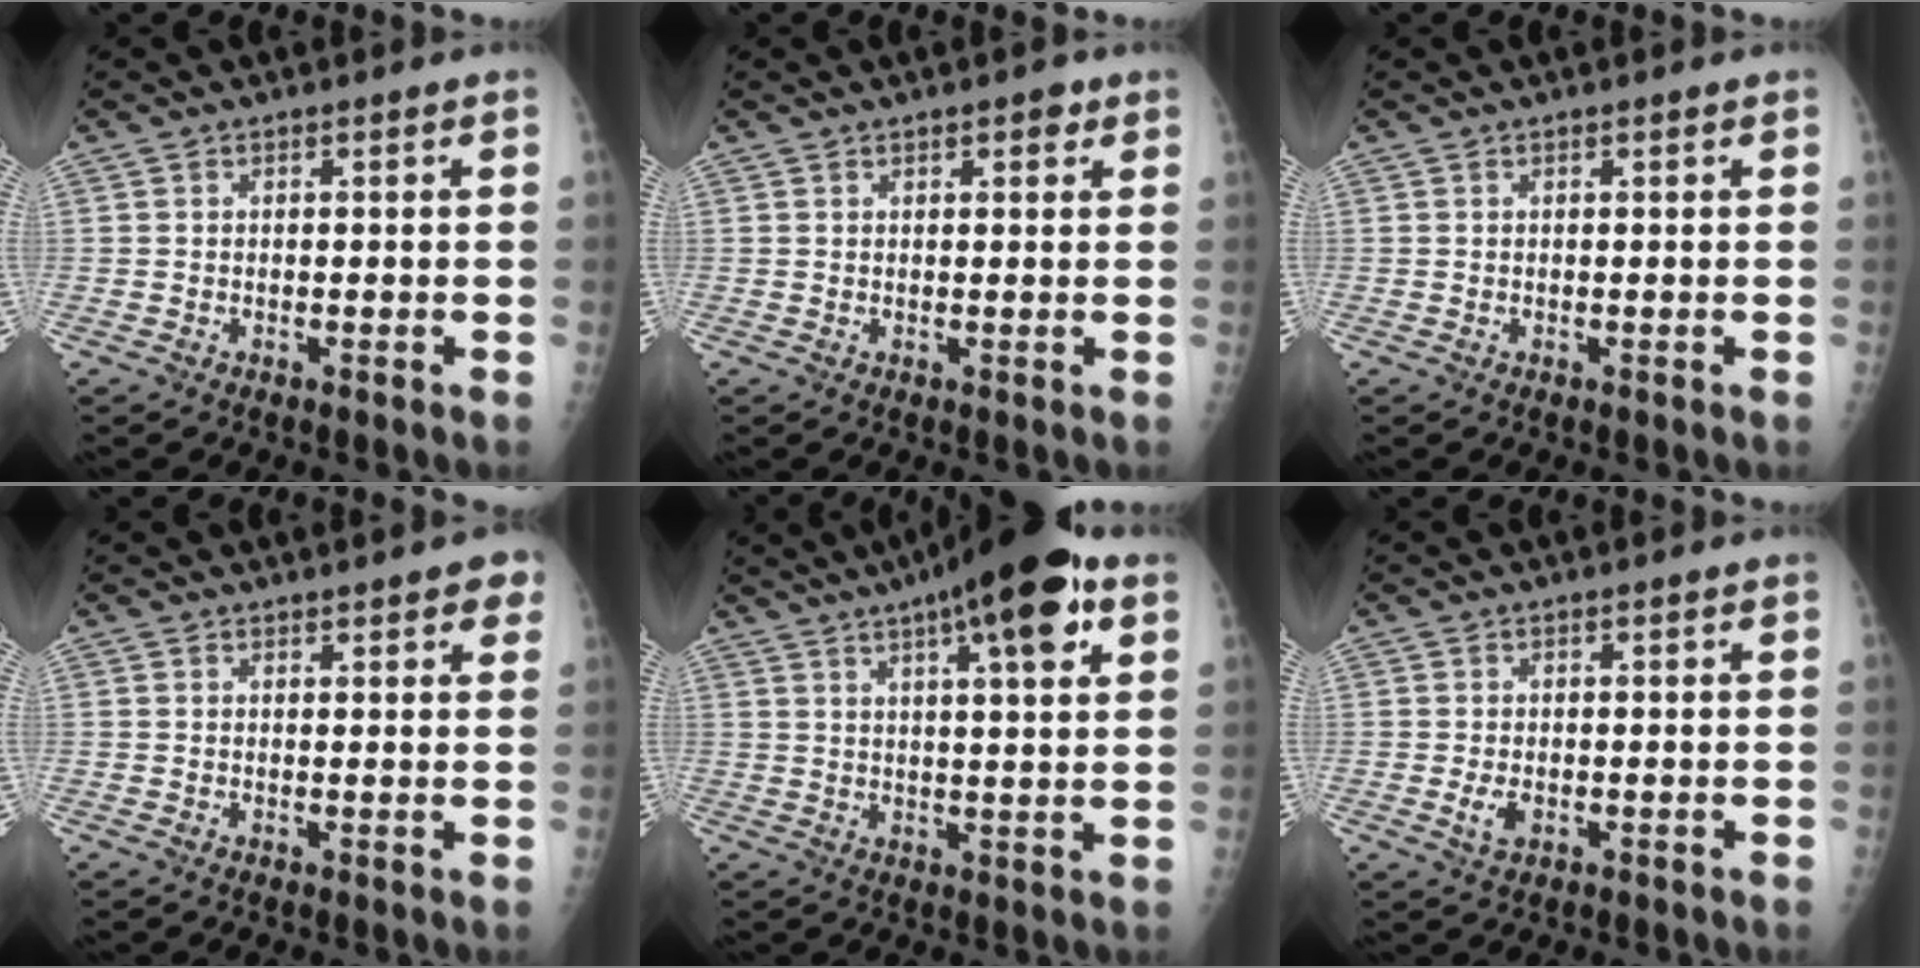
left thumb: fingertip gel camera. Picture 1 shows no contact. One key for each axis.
{"total": 2.4, "fx": 1.4, "fy": 1.1, "fz": 1.6, "tx": -0.011, "ty": -0.003, "tz": 0.016}
{"total": 0.0}
{"total": 4.0, "fx": 2.7, "fy": 1.5, "fz": 2.5, "tx": -0.008, "ty": -0.006, "tz": 0.030}
{"total": 16.3, "fx": 8.6, "fy": 4.0, "fz": 13.2, "tx": -0.185, "ty": -0.007, "tz": 0.125}
{"total": 2.6, "fx": -0.1, "fy": 1.6, "fz": 2.1, "tx": -0.040, "ty": -0.007, "tz": 0.000}